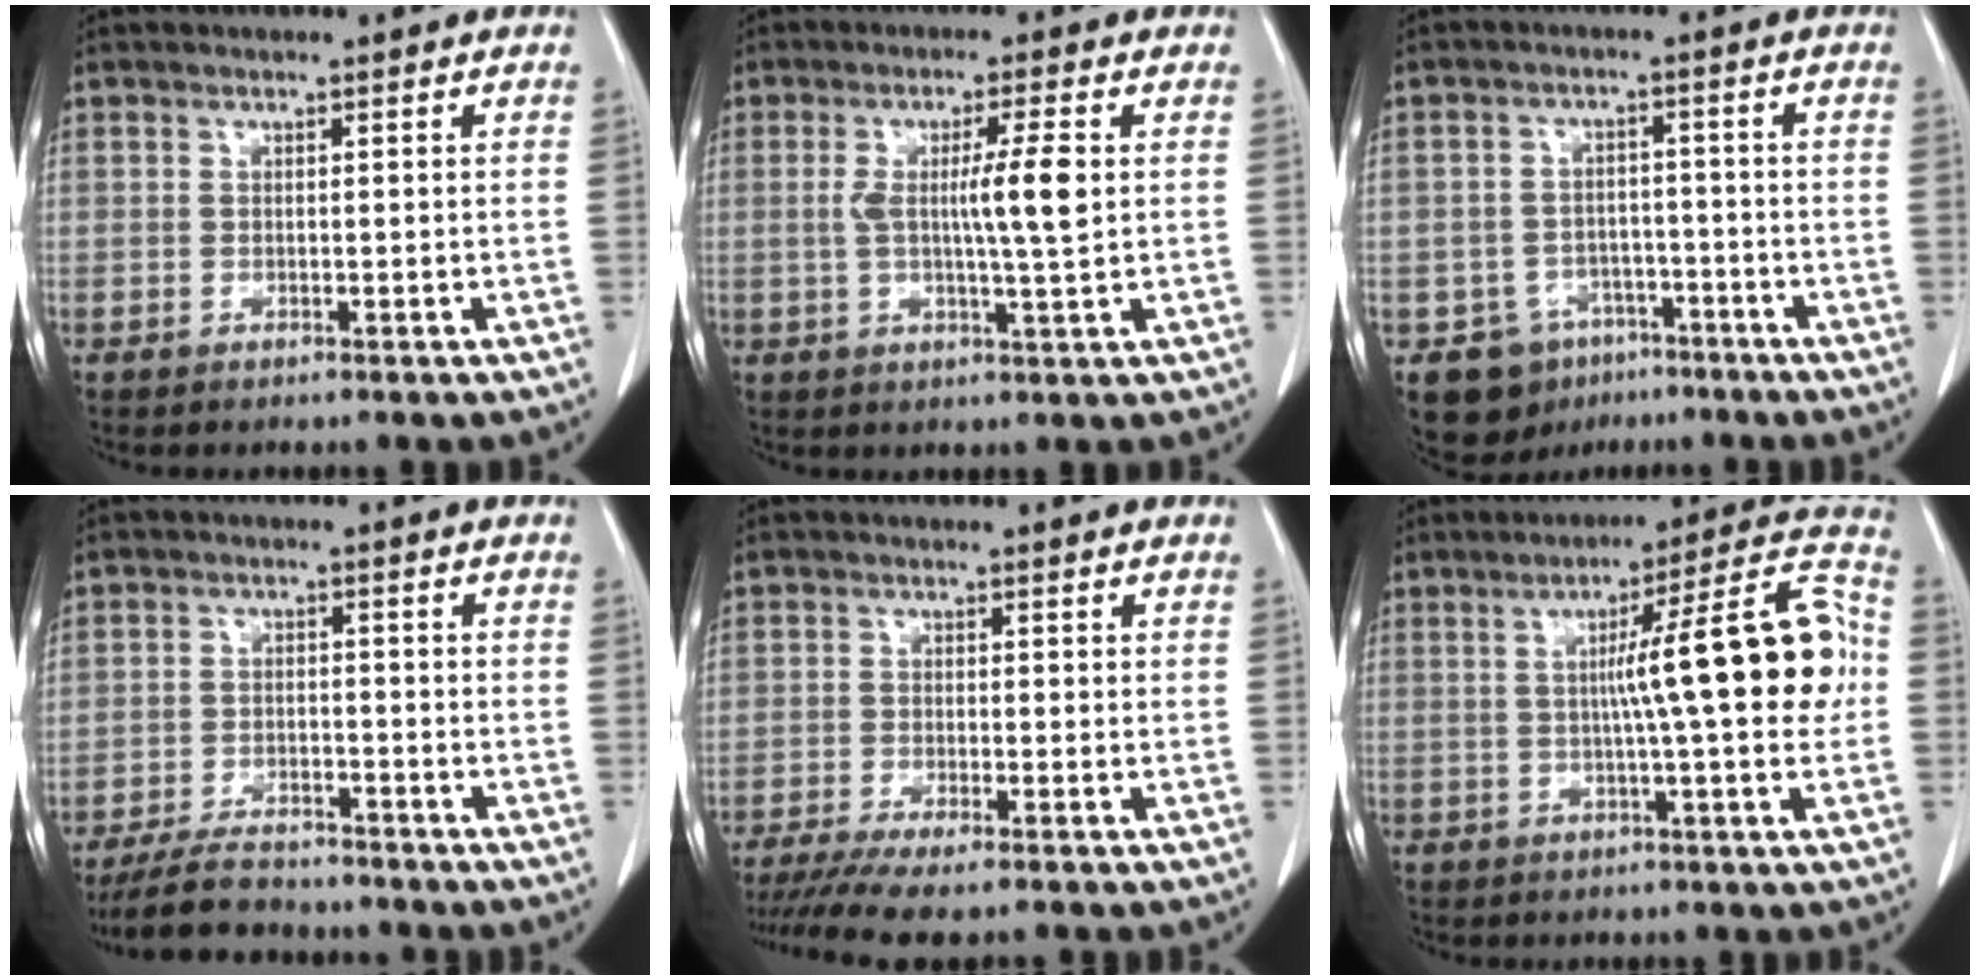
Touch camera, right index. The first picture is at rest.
{"total": 7.0, "force": [0.8, -0.1, 6.9], "torque": [-0.117, 0.001, 0.012]}
{"total": 7.9, "force": [-4.4, 6.4, 1.4], "torque": [-0.020, 0.013, -0.058]}
{"total": 7.2, "force": [-6.5, 2.4, 1.9], "torque": [-0.033, -0.012, -0.112]}
{"total": 7.1, "force": [-5.7, 0.7, 4.2], "torque": [-0.065, -0.014, -0.096]}
{"total": 14.8, "force": [0.6, 0.6, 14.8], "torque": [-0.203, 0.027, 0.001]}